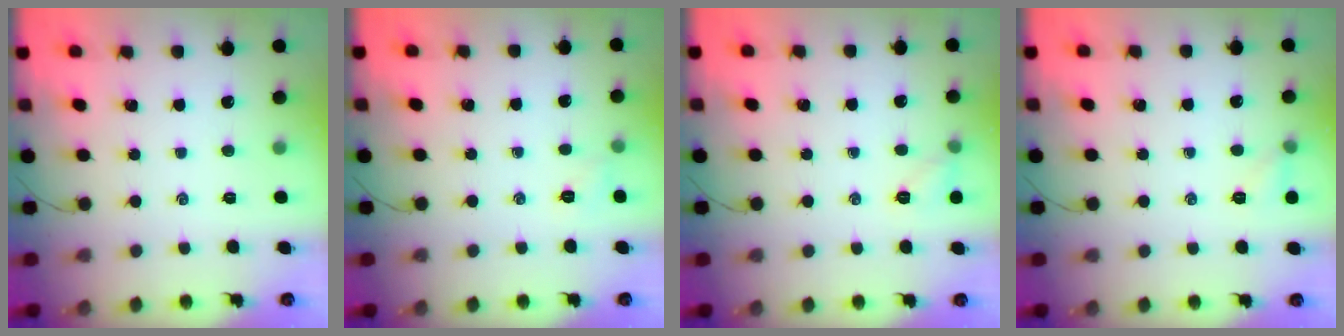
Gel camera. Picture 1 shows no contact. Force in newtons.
{"total": 4.8, "press": 4.6, "slide": 1.3}
{"total": 6.0, "press": 5.7, "slide": 1.8}
{"total": 5.0, "press": 4.8, "slide": 1.5}